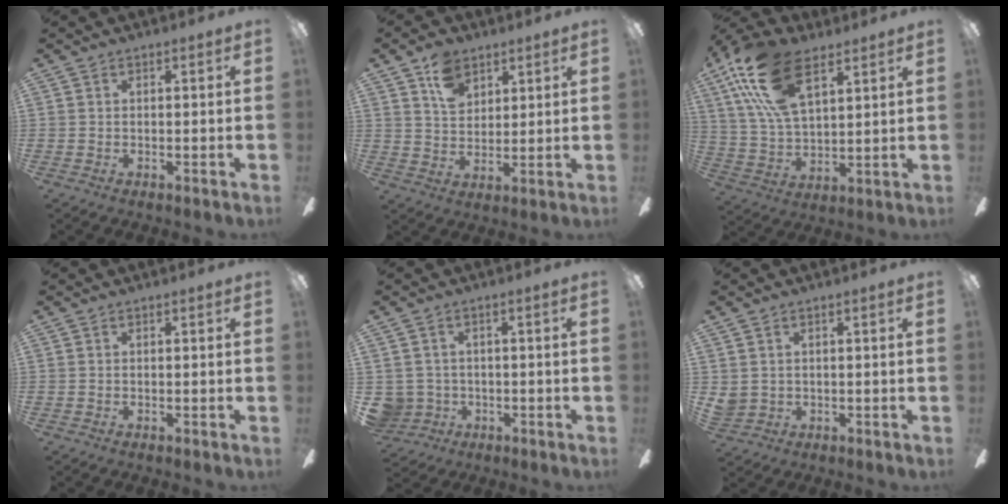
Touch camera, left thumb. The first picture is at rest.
{"total": 8.3, "force": [5.1, 5.5, 3.6], "torque": [-0.064, -0.005, 0.094]}
{"total": 19.9, "force": [10.4, 9.9, 13.8], "torque": [-0.292, -0.023, 0.182]}
{"total": 0.0}
{"total": 4.7, "force": [-0.5, 4.6, 0.5], "torque": [-0.034, 0.004, -0.007]}
{"total": 2.3, "force": [0.7, 2.1, 0.5], "torque": [-0.015, 0.004, 0.014]}